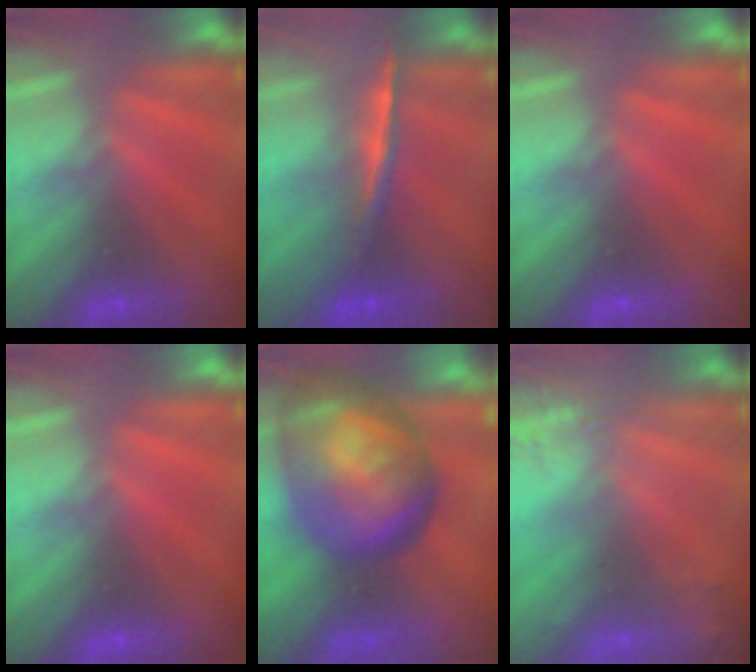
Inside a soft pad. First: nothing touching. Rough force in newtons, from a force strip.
{"total": 1.5}
{"total": 0.0}
{"total": 0.0}
{"total": 7.4}
{"total": 2.4}